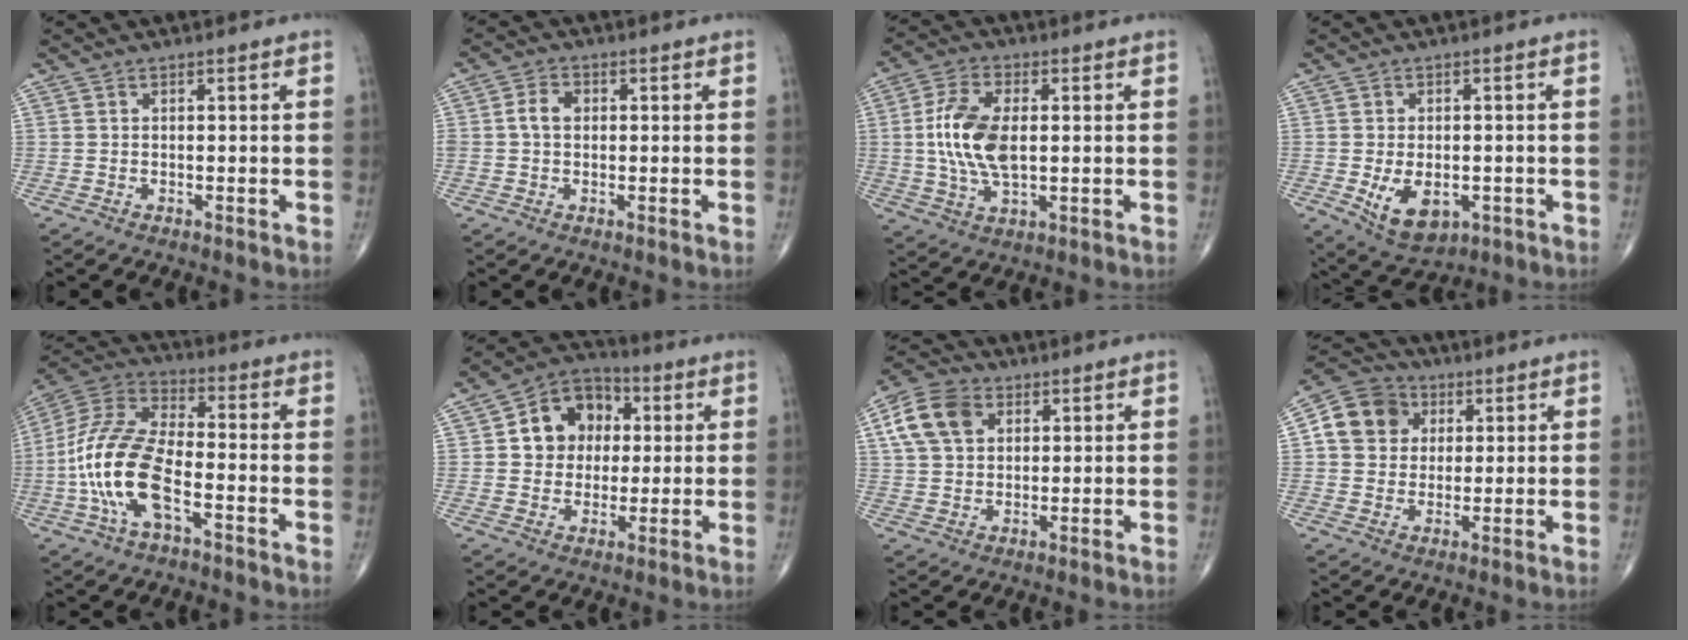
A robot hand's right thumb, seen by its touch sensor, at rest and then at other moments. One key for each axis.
{"total": 3.6, "fx": 0.2, "fy": 2.7, "fz": 2.4, "tx": -0.047, "ty": 0.011, "tz": -0.001}
{"total": 11.7, "fx": 0.6, "fy": 6.0, "fz": 10.0, "tx": -0.207, "ty": 0.002, "tz": 0.013}
{"total": 8.7, "fx": -2.3, "fy": 5.4, "fz": 6.4, "tx": -0.094, "ty": -0.005, "tz": -0.022}
{"total": 16.8, "fx": -4.8, "fy": 7.6, "fz": 14.2, "tx": -0.302, "ty": 0.033, "tz": -0.095}
{"total": 12.2, "fx": 2.3, "fy": 10.0, "fz": 6.5, "tx": -0.058, "ty": 0.011, "tz": 0.031}
{"total": 10.4, "fx": 3.6, "fy": 7.4, "fz": 6.3, "tx": -0.106, "ty": 0.006, "tz": 0.062}
{"total": 10.6, "fx": 2.7, "fy": 9.2, "fz": 4.3, "tx": -0.056, "ty": 0.003, "tz": 0.036}